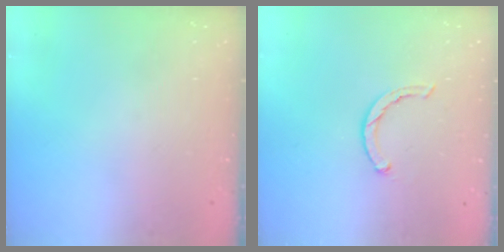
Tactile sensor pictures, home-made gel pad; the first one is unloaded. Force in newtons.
{"total": 2.3, "press": 2.2, "slide": 0.5}